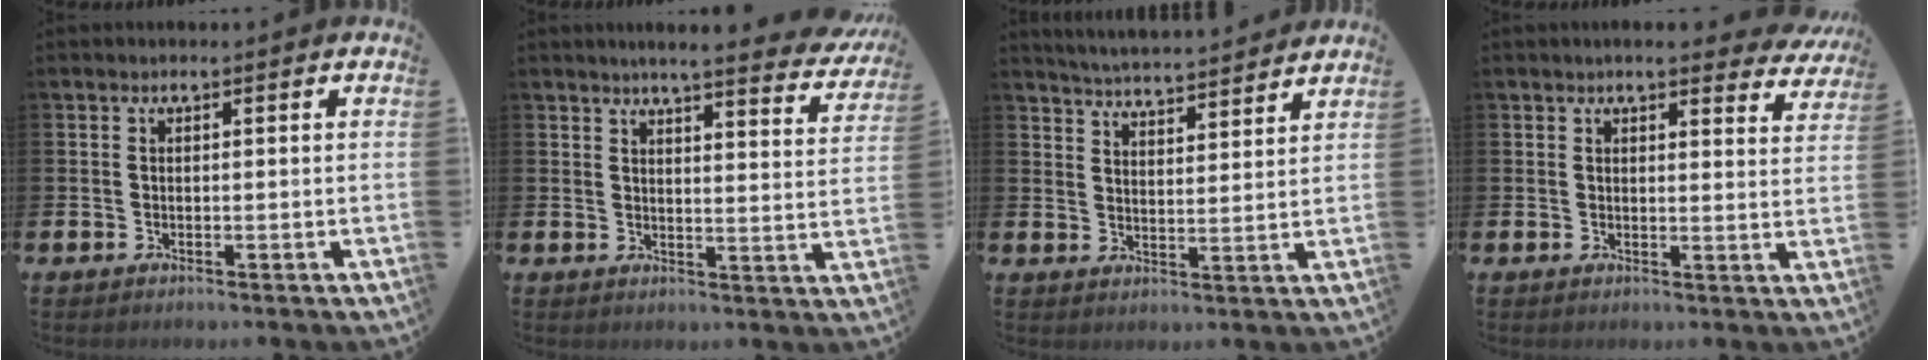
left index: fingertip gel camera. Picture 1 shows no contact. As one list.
[{"total": 5.0, "force": [4.6, 0.1, 1.8], "torque": [-0.041, -0.032, 0.075]}, {"total": 5.1, "force": [5.1, 0.0, 0.3], "torque": [-0.017, -0.038, 0.089]}, {"total": 4.0, "force": [3.8, 0.7, 1.0], "torque": [-0.019, -0.015, 0.067]}]